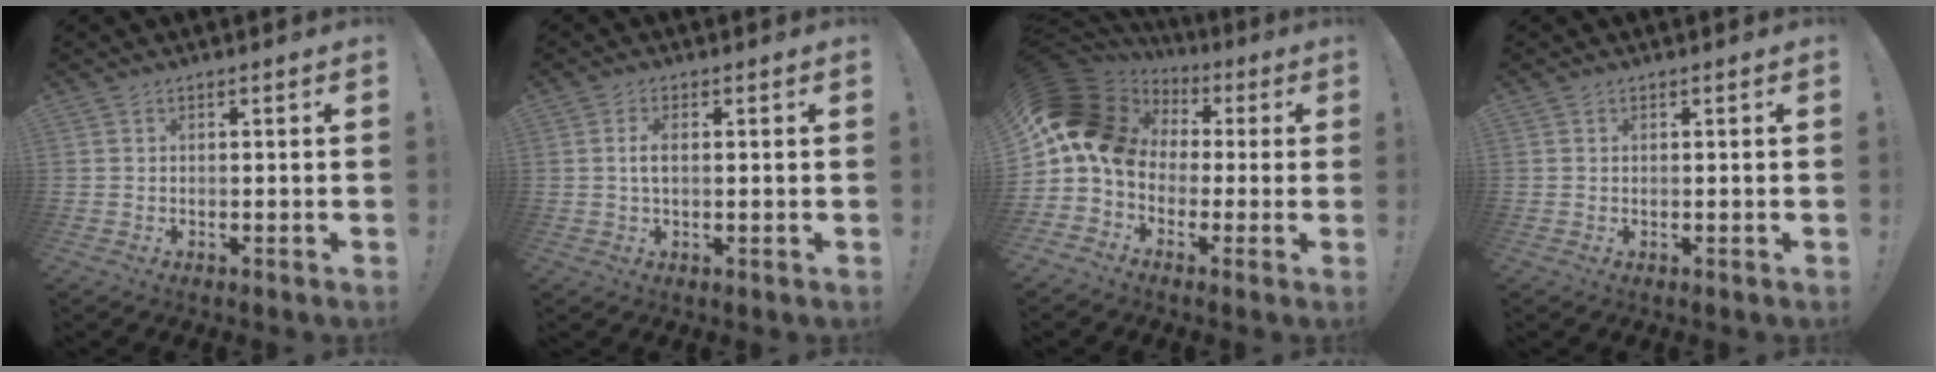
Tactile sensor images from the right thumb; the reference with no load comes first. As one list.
[{"total": 3.0, "force": [0.3, 1.5, 2.6], "torque": [-0.036, -0.001, 0.002]}, {"total": 14.8, "force": [1.7, 11.7, 8.9], "torque": [-0.157, 0.007, 0.035]}, {"total": 0.0}]